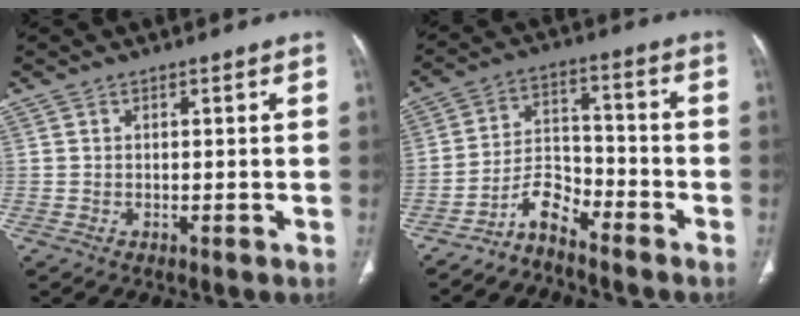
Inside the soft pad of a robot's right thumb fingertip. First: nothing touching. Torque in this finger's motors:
{"motor_torque": [-0.31, -0.18, 0.06, 0.04, 0.02]}